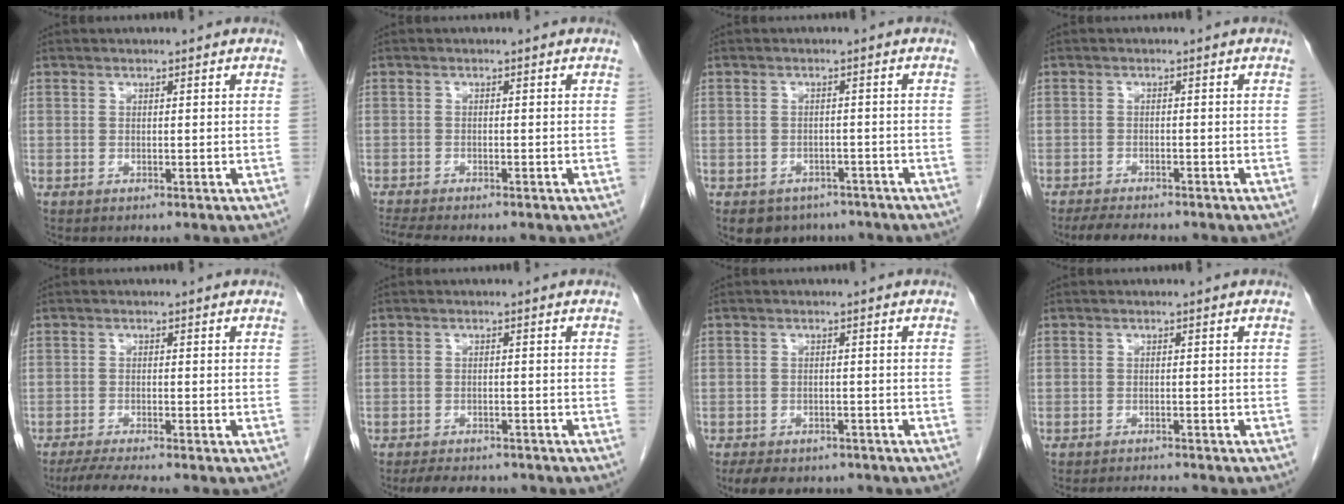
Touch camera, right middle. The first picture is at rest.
{"total": 5.5, "force": [-4.9, 0.7, 2.5], "torque": [-0.042, -0.009, -0.076]}
{"total": 5.8, "force": [-4.4, 3.8, 0.8], "torque": [-0.003, 0.010, -0.057]}
{"total": 5.1, "force": [-4.5, 0.9, 2.1], "torque": [-0.036, -0.012, -0.073]}
{"total": 4.9, "force": [-4.2, -0.5, 2.5], "torque": [-0.042, -0.017, -0.072]}
{"total": 6.9, "force": [-5.9, 2.4, 2.4], "torque": [-0.035, -0.004, -0.082]}
{"total": 8.6, "force": [-6.9, 3.9, 3.4], "torque": [-0.052, 0.002, -0.093]}
{"total": 2.6, "force": [-2.6, -0.3, 0.3], "torque": [-0.006, -0.013, -0.040]}